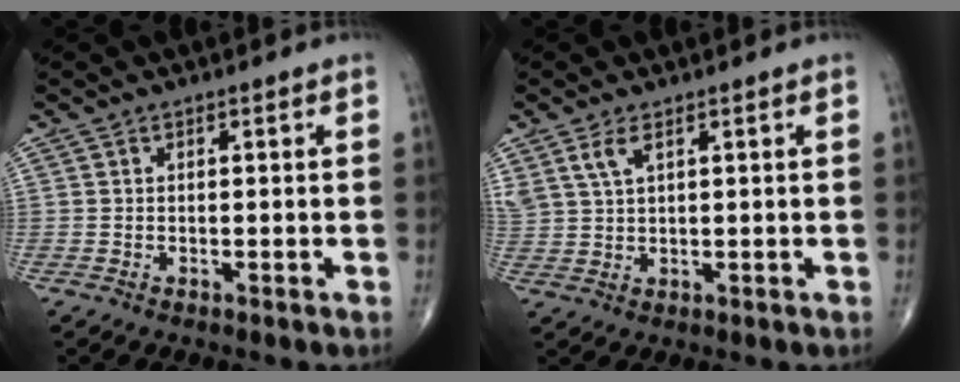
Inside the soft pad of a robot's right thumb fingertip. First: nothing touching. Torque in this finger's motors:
{"motor_torque": [0.29, -0.24, 0.43, 0.34, 0.02]}